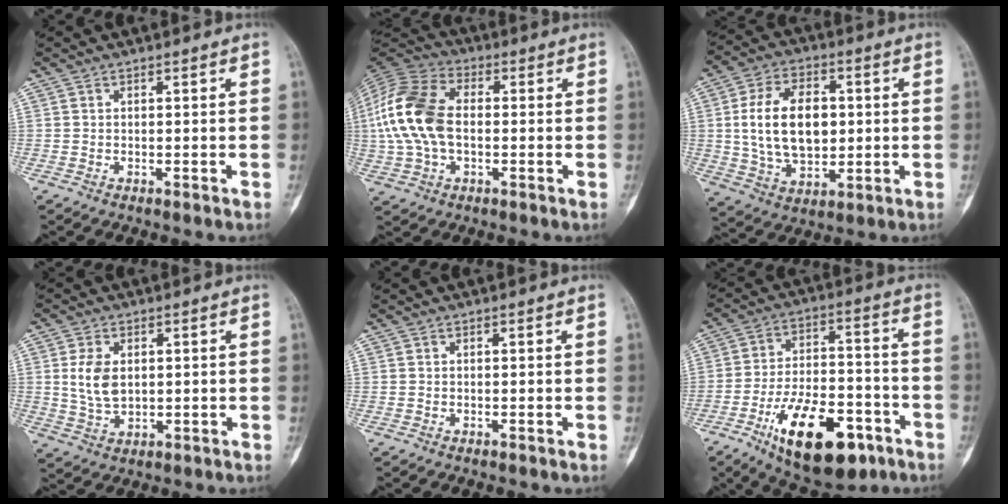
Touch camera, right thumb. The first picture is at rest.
{"total": 16.1, "force": [0.1, 10.0, 12.6], "torque": [-0.269, 0.025, -0.003]}
{"total": 15.8, "force": [1.5, 10.0, 12.1], "torque": [-0.187, 0.002, 0.030]}
{"total": 6.8, "force": [1.1, 4.4, 5.0], "torque": [-0.089, -0.005, 0.028]}
{"total": 0.0}
{"total": 19.4, "force": [-9.6, 9.0, 14.3], "torque": [-0.212, 0.051, -0.146]}